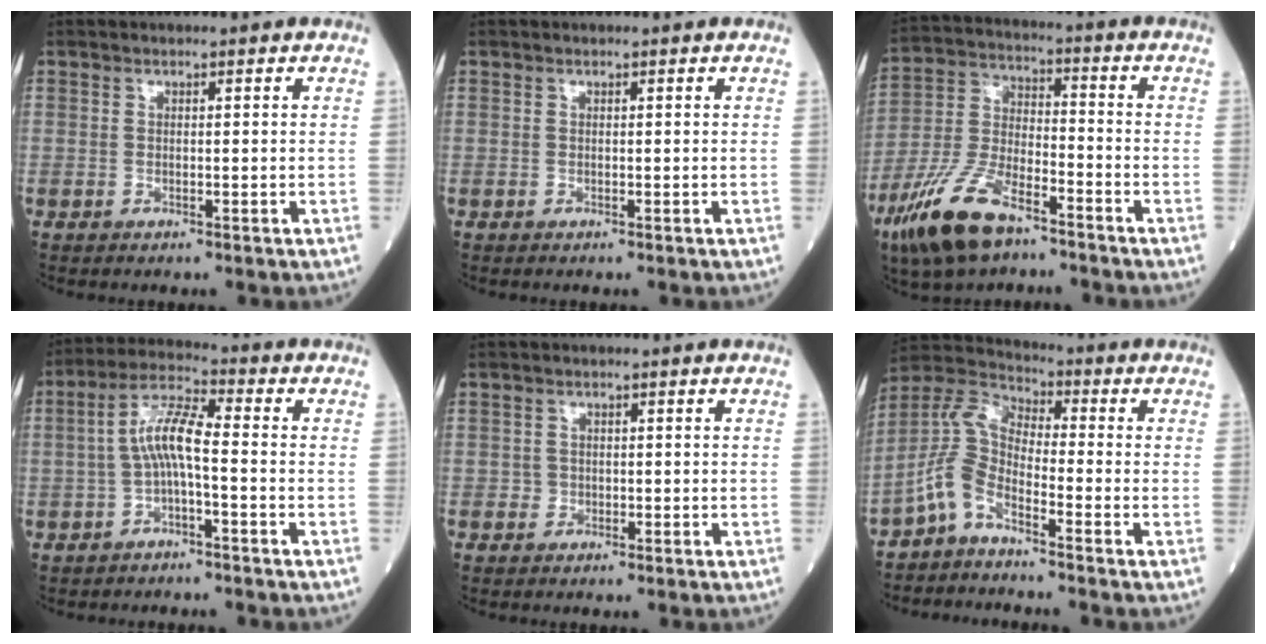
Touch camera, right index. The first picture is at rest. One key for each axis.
{"total": 0.0}
{"total": 13.3, "fx": -8.7, "fy": 4.4, "fz": 9.0, "tx": -0.197, "ty": -0.015, "tz": -0.169}
{"total": 6.6, "fx": -0.9, "fy": 1.2, "fz": 6.4, "tx": -0.130, "ty": 0.022, "tz": -0.023}
{"total": 0.9, "fx": -0.3, "fy": 0.9, "fz": 0.1, "tx": 0.002, "ty": 0.005, "tz": -0.006}
{"total": 6.5, "fx": -4.1, "fy": 2.0, "fz": 4.6, "tx": -0.115, "ty": 0.012, "tz": -0.098}